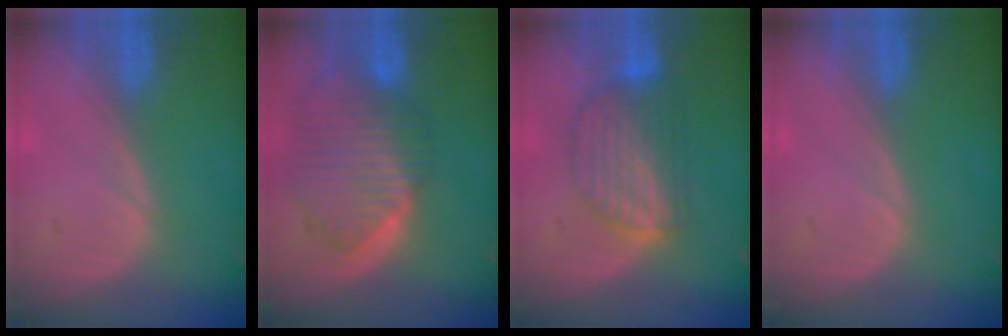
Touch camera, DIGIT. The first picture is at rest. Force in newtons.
{"total": 10.1, "press": 8.8, "slide": 5.1}
{"total": 7.4, "press": 7.2, "slide": 1.7}
{"total": 0.0}